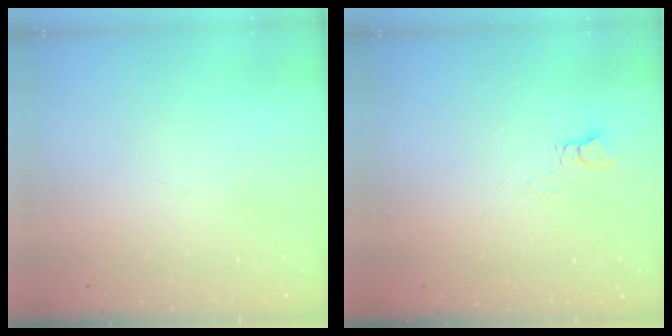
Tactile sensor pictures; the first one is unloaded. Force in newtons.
{"total": 3.2, "press": 3.2, "slide": 0.4}